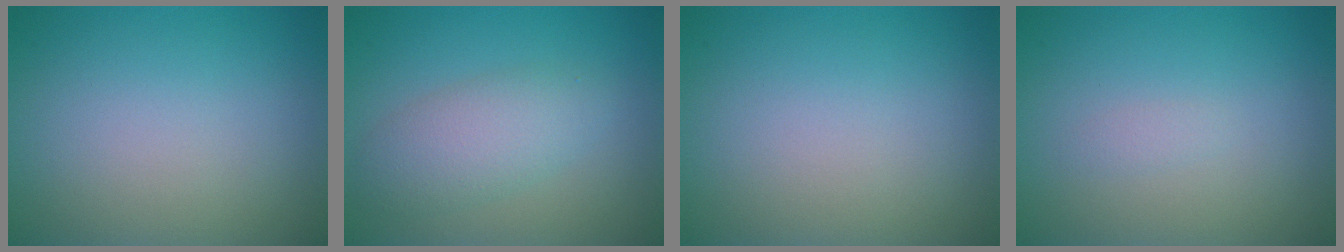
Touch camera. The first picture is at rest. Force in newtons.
{"total": 3.7, "press": 3.7, "slide": 0.1}
{"total": 0.0}
{"total": 0.5, "press": 0.5, "slide": 0.0}